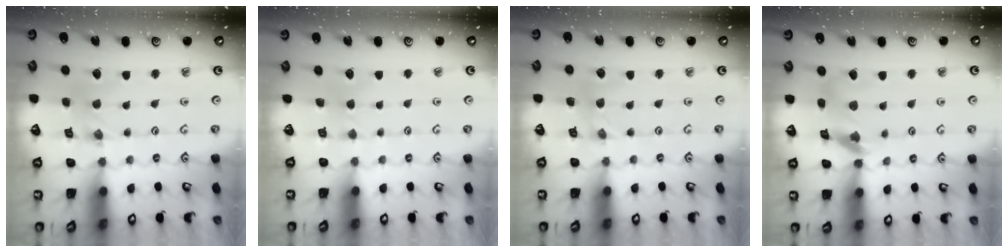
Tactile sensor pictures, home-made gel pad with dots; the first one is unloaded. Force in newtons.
{"total": 2.0, "press": 2.0, "slide": 0.3}
{"total": 1.2, "press": 1.2, "slide": 0.1}
{"total": 11.6, "press": 11.5, "slide": 1.3}